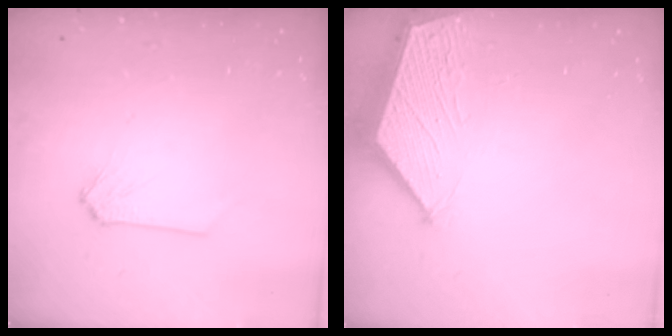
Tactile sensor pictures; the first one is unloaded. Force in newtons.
{"total": 2.9, "press": 2.8, "slide": 0.4}